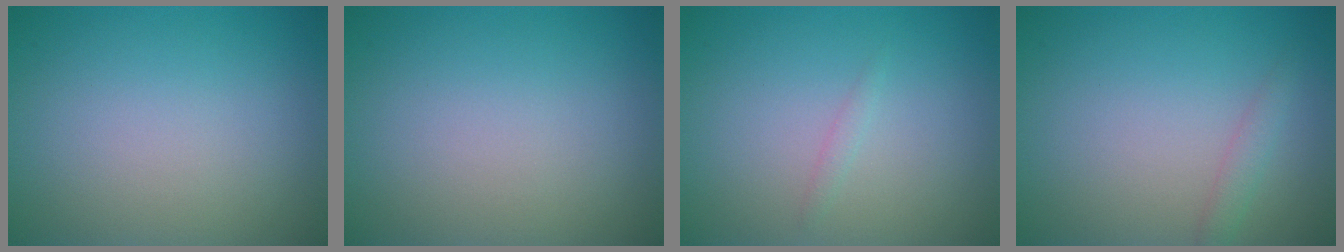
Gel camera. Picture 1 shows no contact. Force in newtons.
{"total": 0.0}
{"total": 0.6, "press": 0.6, "slide": 0.0}
{"total": 1.2, "press": 1.2, "slide": 0.2}